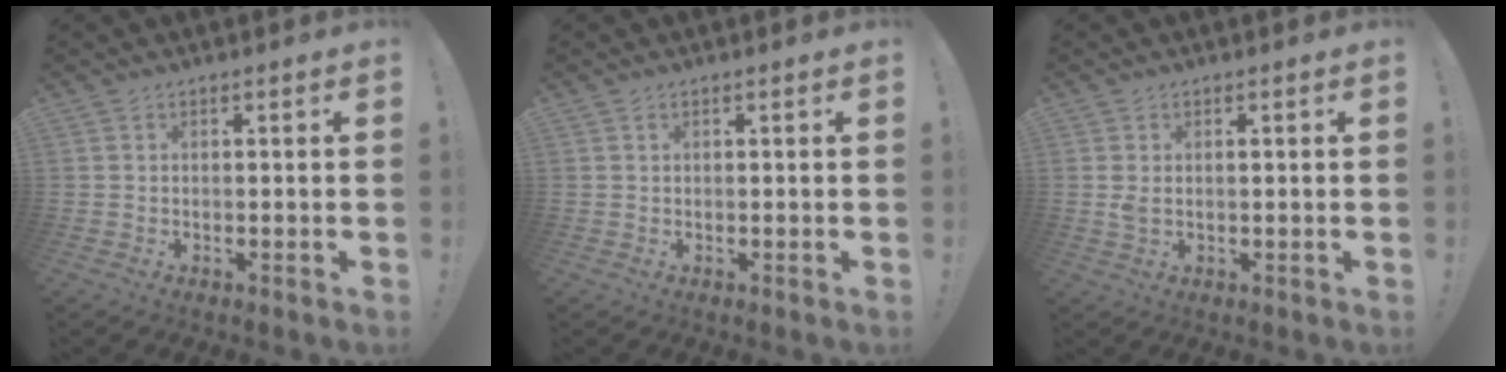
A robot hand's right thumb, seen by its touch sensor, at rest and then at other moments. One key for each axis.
{"total": 0.0}
{"total": 1.6, "fx": 0.4, "fy": 0.9, "fz": 1.3, "tx": -0.025, "ty": 0.003, "tz": 0.005}